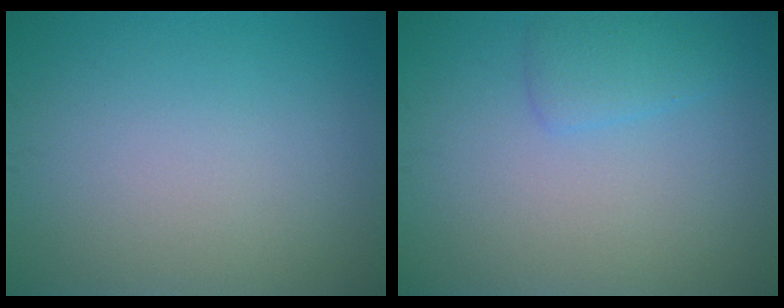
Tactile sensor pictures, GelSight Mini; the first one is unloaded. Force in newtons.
{"total": 1.9, "press": 1.9, "slide": 0.2}